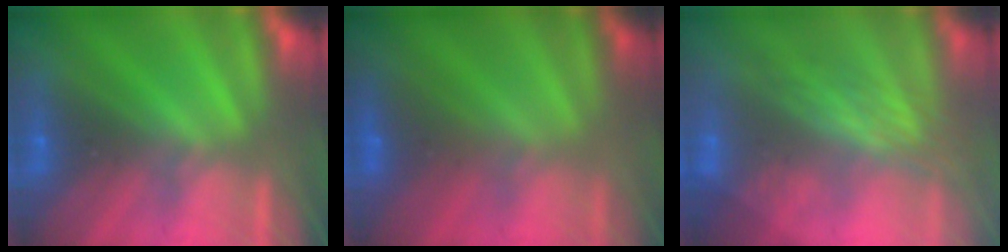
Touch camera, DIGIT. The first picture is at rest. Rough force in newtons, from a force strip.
{"total": 2.4}
{"total": 2.8}